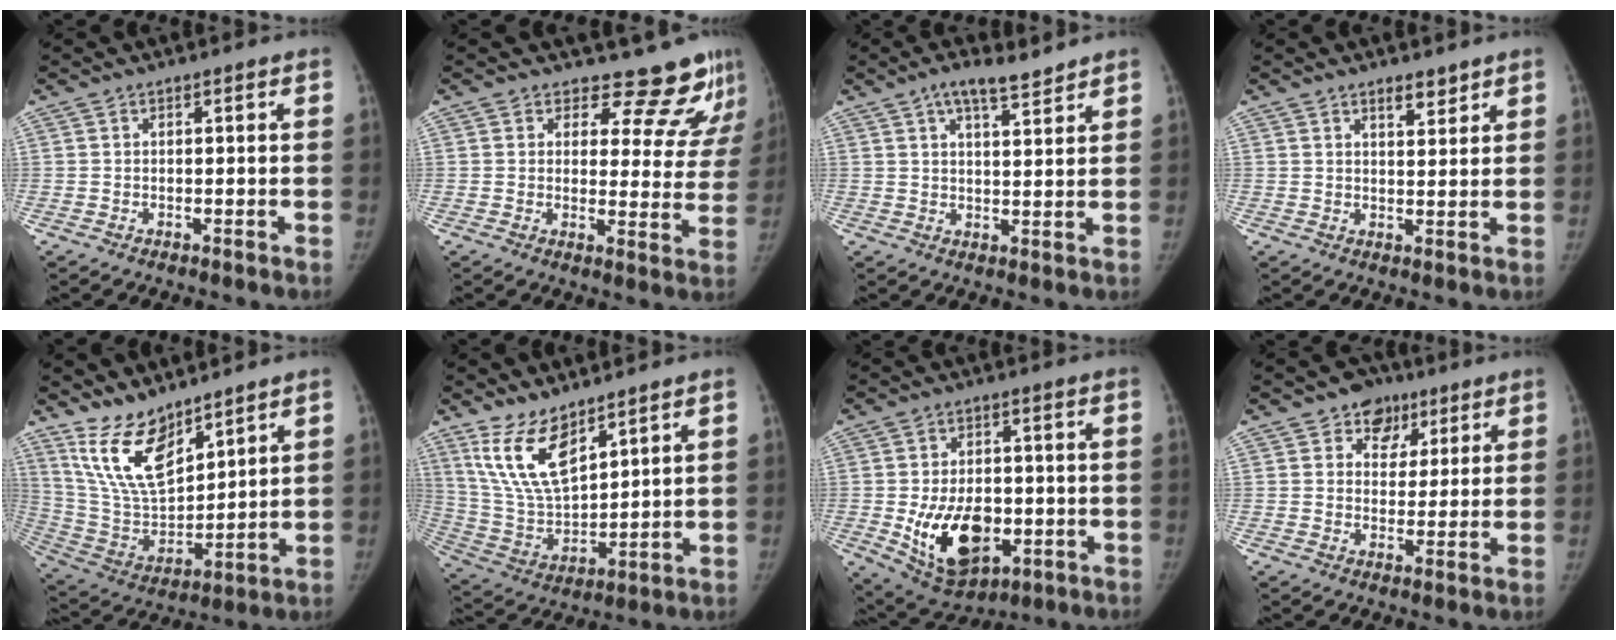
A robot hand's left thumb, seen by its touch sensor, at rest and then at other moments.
{"total": 12.6, "force": [11.7, 4.3, 2.0], "torque": [0.025, -0.108, 0.122]}
{"total": 6.3, "force": [4.6, 2.0, 3.9], "torque": [-0.052, -0.023, 0.077]}
{"total": 3.4, "force": [2.6, 1.3, 1.8], "torque": [-0.015, -0.019, 0.041]}
{"total": 14.2, "force": [10.4, 5.7, 7.8], "torque": [-0.118, -0.066, 0.221]}
{"total": 12.9, "force": [8.5, 5.3, 8.1], "torque": [-0.138, -0.049, 0.189]}
{"total": 14.6, "force": [-3.2, 9.3, 10.8], "torque": [-0.149, 0.000, -0.033]}
{"total": 7.5, "force": [4.1, 5.9, 2.2], "torque": [0.008, -0.010, 0.057]}